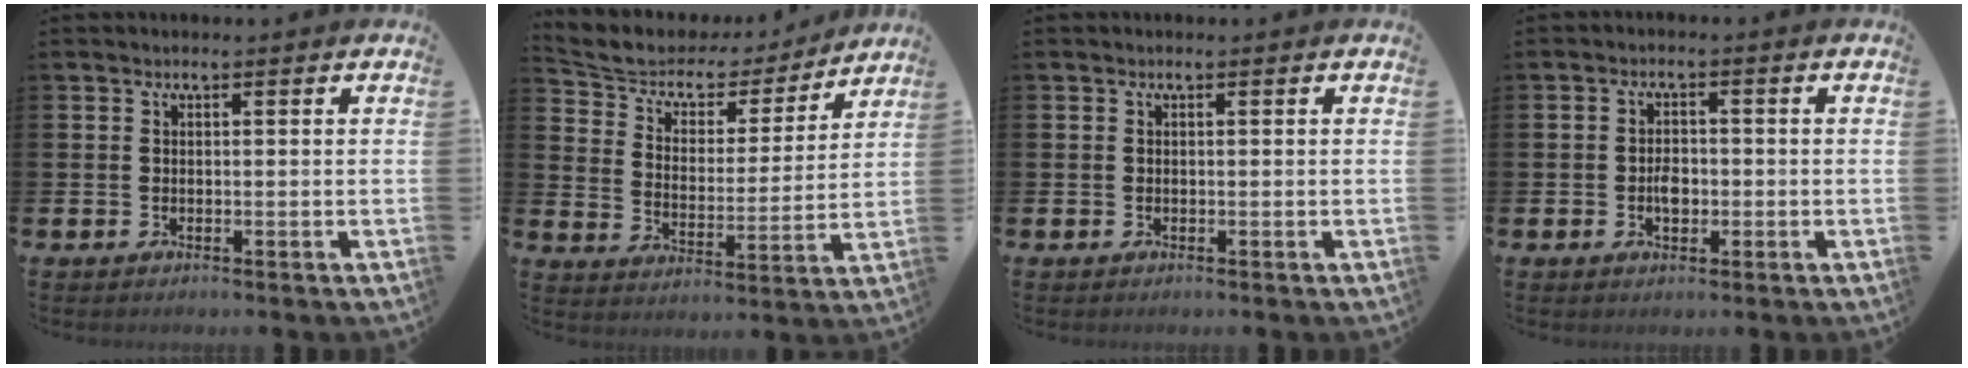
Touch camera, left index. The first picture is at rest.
{"total": 5.6, "force": [4.6, 3.0, 1.2], "torque": [-0.051, -0.032, 0.072]}
{"total": 0.0}
{"total": 2.6, "force": [-0.5, 1.6, 1.9], "torque": [-0.012, -0.005, -0.015]}